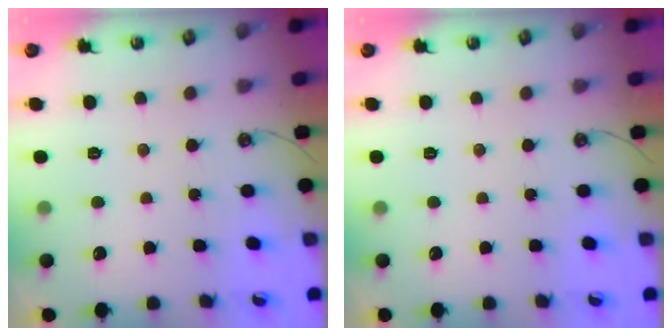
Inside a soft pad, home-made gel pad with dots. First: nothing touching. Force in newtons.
{"total": 0.0}